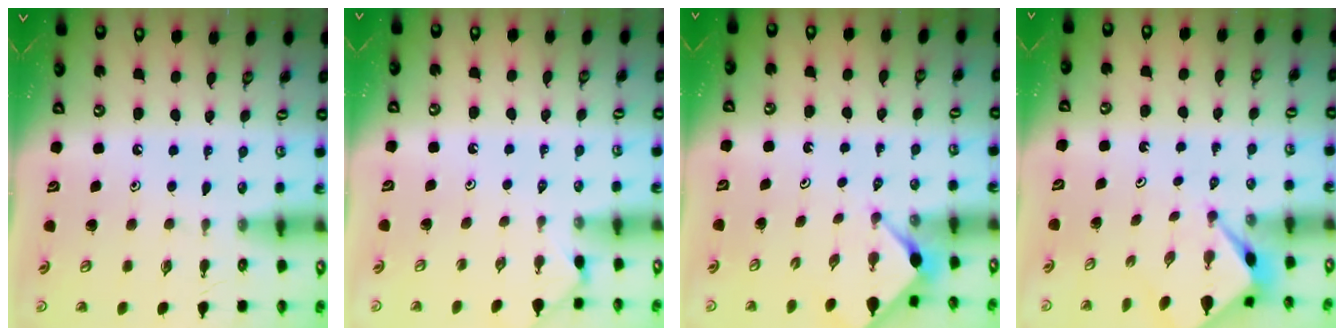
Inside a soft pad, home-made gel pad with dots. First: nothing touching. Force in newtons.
{"total": 2.3, "press": 2.3, "slide": 0.4}
{"total": 3.0, "press": 3.0, "slide": 0.4}
{"total": 2.7, "press": 2.7, "slide": 0.1}